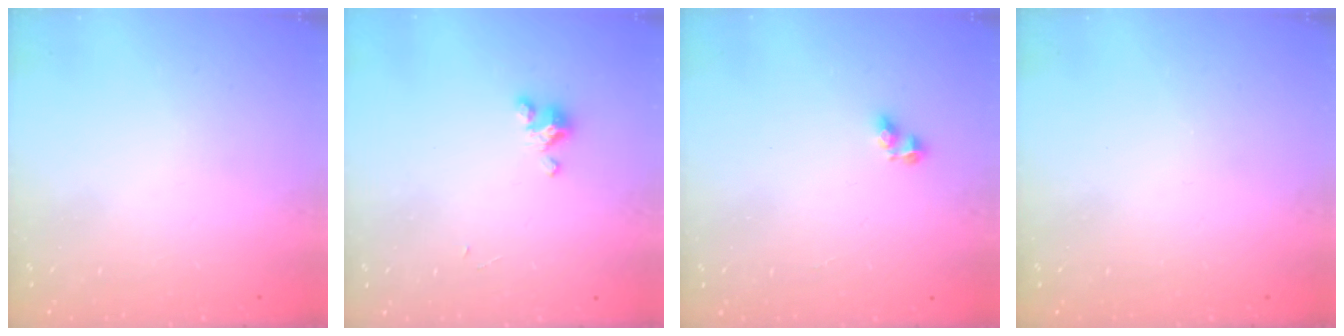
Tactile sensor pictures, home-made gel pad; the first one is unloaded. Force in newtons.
{"total": 2.3, "press": 2.2, "slide": 0.4}
{"total": 2.9, "press": 2.6, "slide": 1.1}
{"total": 0.0}